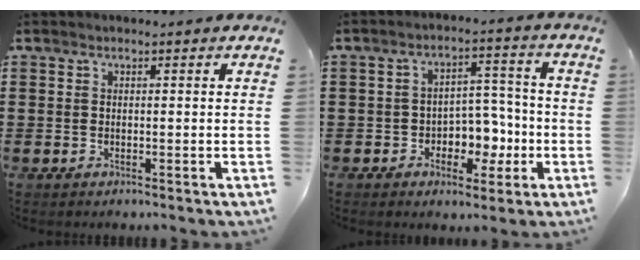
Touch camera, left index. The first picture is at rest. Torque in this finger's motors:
{"motor_torque": [0.31, 0.14, 0.20, 0.08]}